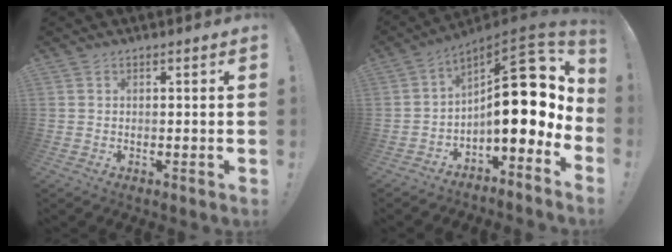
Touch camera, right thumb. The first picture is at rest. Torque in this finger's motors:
{"motor_torque": [2.48, 2.53, 1.42, -1.35, 0.43]}